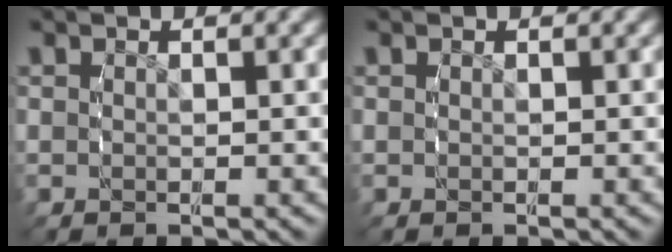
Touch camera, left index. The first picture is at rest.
{"total": 0.0}